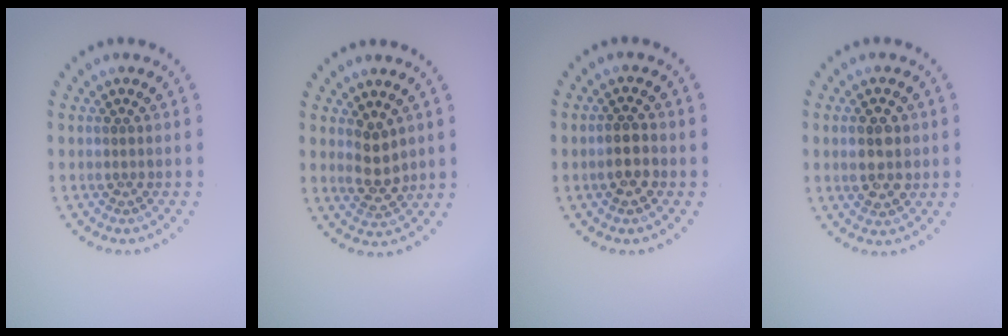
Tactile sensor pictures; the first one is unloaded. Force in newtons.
{"total": 2.7, "press": 2.6, "slide": 0.7}
{"total": 2.3, "press": 2.2, "slide": 0.6}
{"total": 3.3, "press": 3.2, "slide": 0.4}